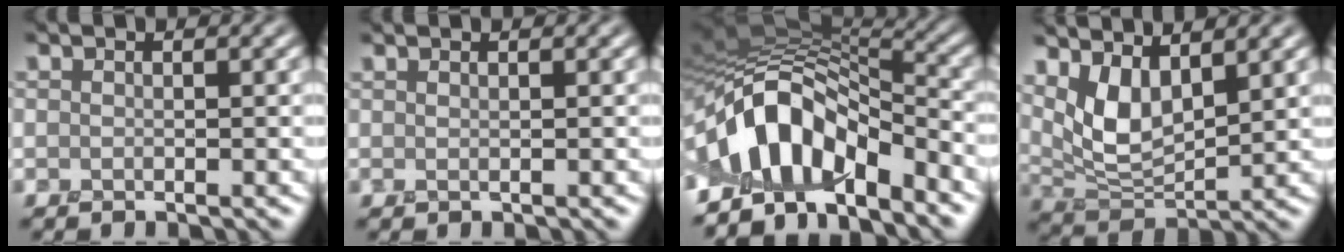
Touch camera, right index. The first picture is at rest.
{"total": 0.7, "force": [0.5, -0.5, -0.2], "torque": [0.001, 0.001, 0.017]}
{"total": 9.4, "force": [-5.2, 4.2, 6.7], "torque": [-0.106, 0.013, -0.095]}
{"total": 4.9, "force": [2.7, 1.9, 3.7], "torque": [-0.082, -0.013, 0.060]}